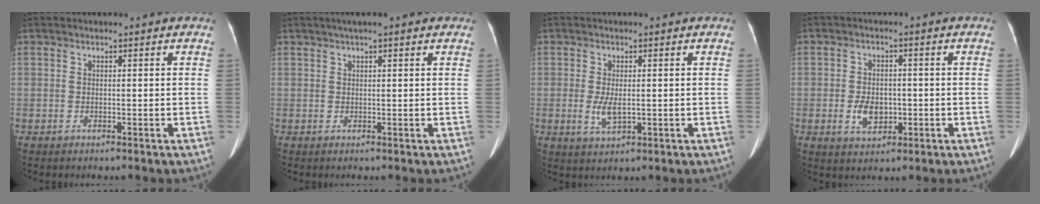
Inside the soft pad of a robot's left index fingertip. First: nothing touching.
{"total": 4.2, "force": [3.0, 0.4, 2.9], "torque": [-0.044, 0.031, 0.044]}
{"total": 3.4, "force": [-0.3, 1.3, 3.1], "torque": [-0.065, -0.007, -0.001]}
{"total": 4.6, "force": [-1.1, 3.1, 3.3], "torque": [-0.064, 0.003, -0.011]}